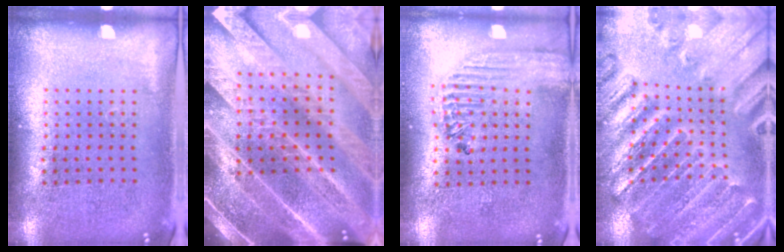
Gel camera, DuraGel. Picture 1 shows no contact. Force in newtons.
{"total": 5.6, "press": 4.7, "slide": 3.0}
{"total": 1.8, "press": 1.7, "slide": 0.6}
{"total": 2.8, "press": 2.8, "slide": 0.4}